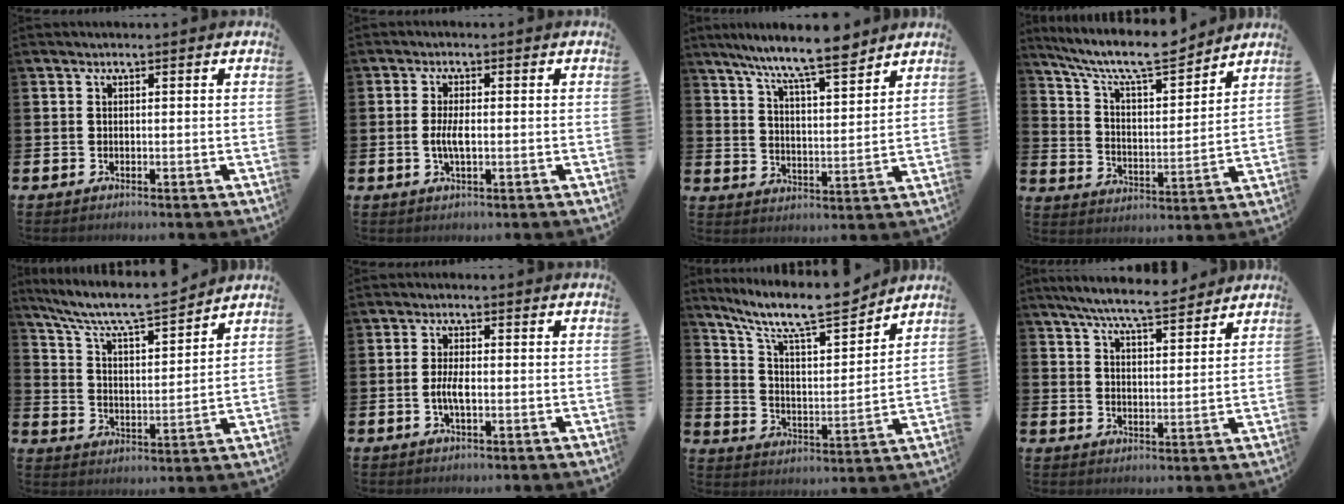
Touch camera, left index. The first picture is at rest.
{"total": 2.8, "force": [-0.5, 0.9, 2.6], "torque": [-0.049, -0.004, -0.013]}
{"total": 9.2, "force": [8.3, 0.9, 3.9], "torque": [-0.098, -0.041, 0.146]}
{"total": 9.4, "force": [8.6, 1.6, 3.7], "torque": [-0.102, -0.056, 0.148]}
{"total": 7.9, "force": [7.4, 0.8, 2.6], "torque": [-0.089, -0.053, 0.126]}
{"total": 2.8, "force": [-0.6, 0.9, 2.6], "torque": [-0.050, -0.003, -0.016]}
{"total": 10.6, "force": [9.2, 1.8, 4.8], "torque": [-0.118, -0.065, 0.156]}
{"total": 7.2, "force": [6.7, 0.5, 2.4], "torque": [-0.064, -0.032, 0.118]}